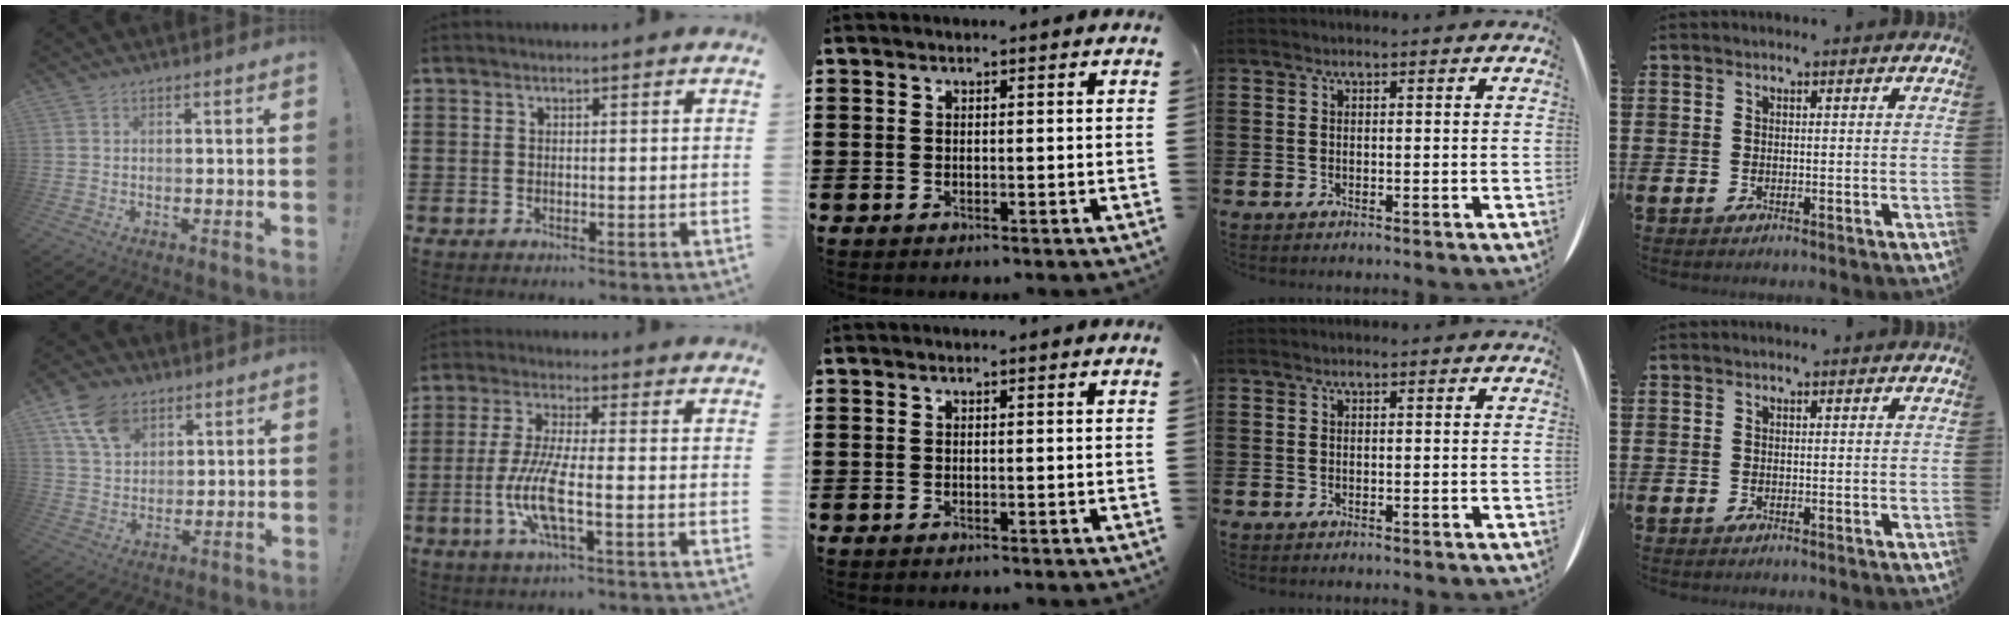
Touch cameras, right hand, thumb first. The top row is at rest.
{"thumb": {"total": 11.9, "force": [6.5, 8.2, 5.8], "torque": [-0.101, -0.021, 0.128]}, "index": {"total": 8.8, "force": [-2.5, 2.1, 8.2], "torque": [-0.177, -0.014, -0.051]}}